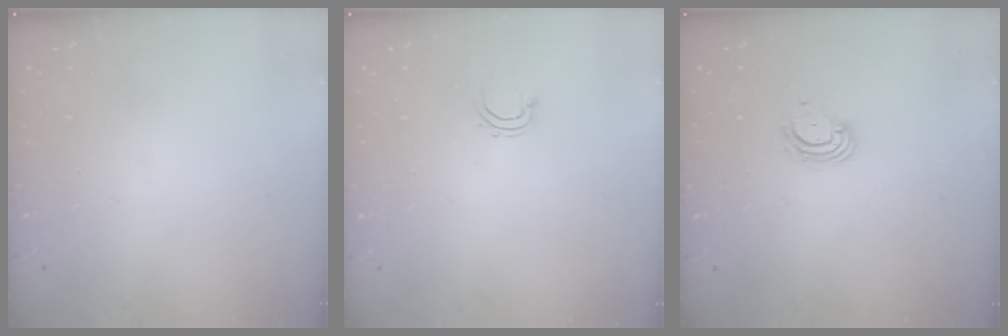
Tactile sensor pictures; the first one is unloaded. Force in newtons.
{"total": 2.8, "press": 2.7, "slide": 0.5}
{"total": 5.0, "press": 4.9, "slide": 0.4}